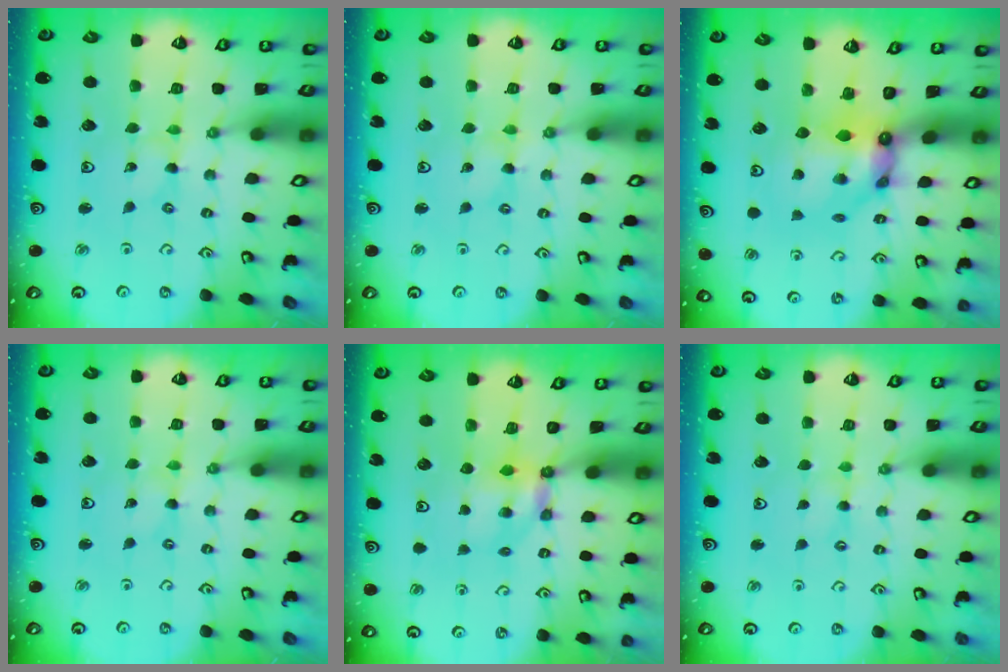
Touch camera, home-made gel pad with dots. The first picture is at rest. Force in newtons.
{"total": 0.0}
{"total": 8.8, "press": 8.7, "slide": 0.9}
{"total": 0.0}
{"total": 6.2, "press": 6.2, "slide": 0.6}
{"total": 1.8, "press": 1.8, "slide": 0.4}